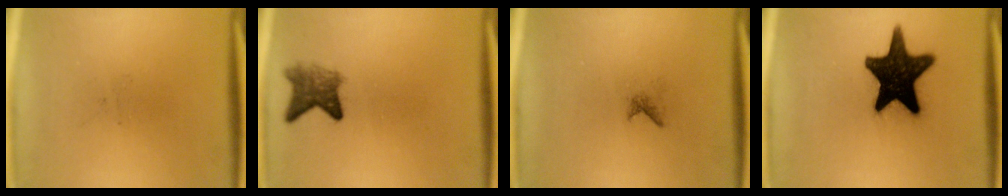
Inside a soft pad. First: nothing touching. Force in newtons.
{"total": 4.0}
{"total": 0.6}
{"total": 18.2}